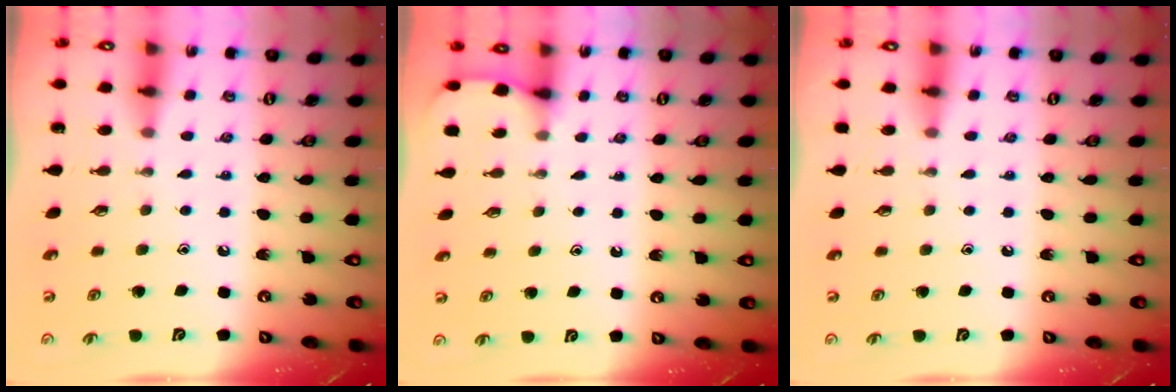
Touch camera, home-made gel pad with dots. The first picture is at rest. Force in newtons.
{"total": 2.6, "press": 2.6, "slide": 0.2}
{"total": 2.7, "press": 2.6, "slide": 0.4}